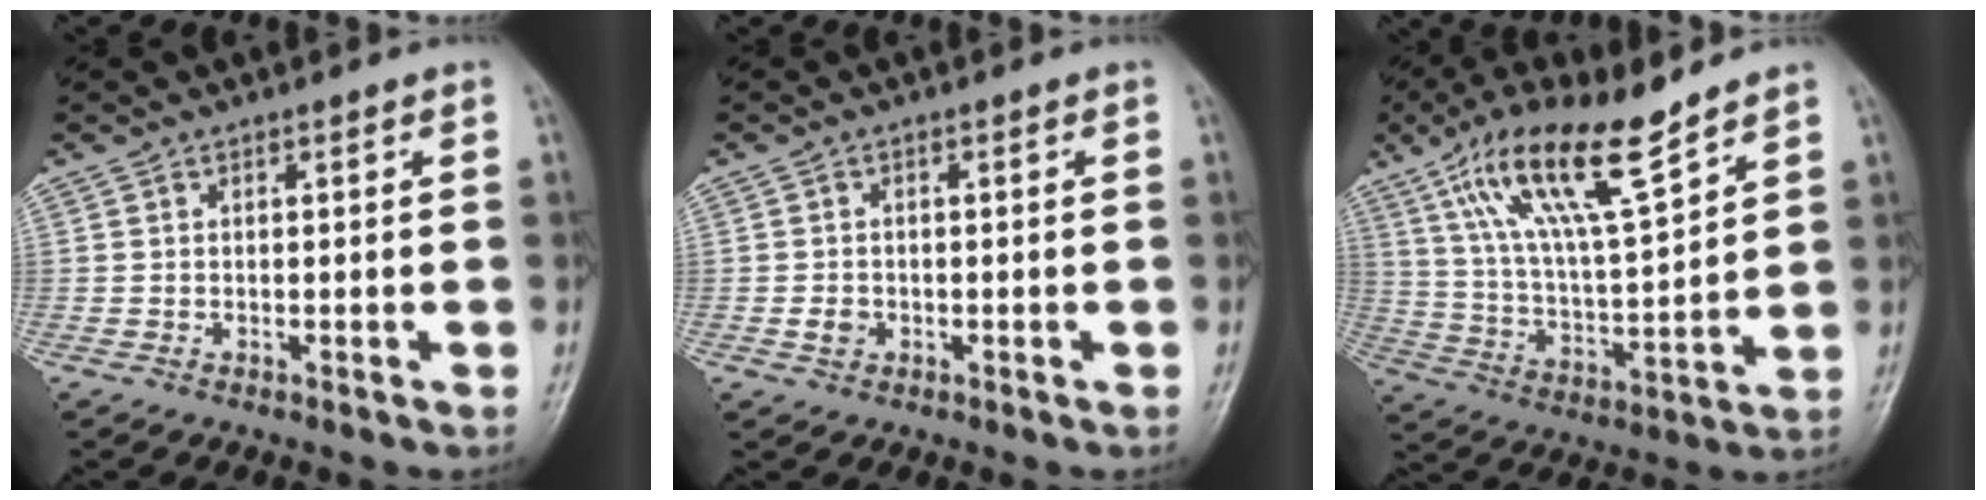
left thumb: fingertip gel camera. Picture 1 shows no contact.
{"total": 2.0, "force": [-0.5, 1.7, 0.9], "torque": [-0.010, 0.003, -0.007]}
{"total": 16.7, "force": [10.9, 3.7, 12.2], "torque": [-0.213, -0.046, 0.212]}